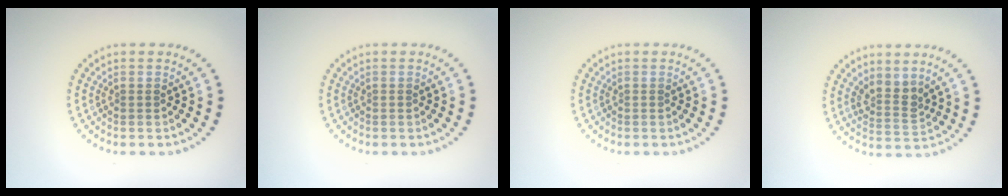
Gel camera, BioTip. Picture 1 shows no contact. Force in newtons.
{"total": 0.0}
{"total": 0.0}
{"total": 2.6, "press": 1.9, "slide": 1.7}